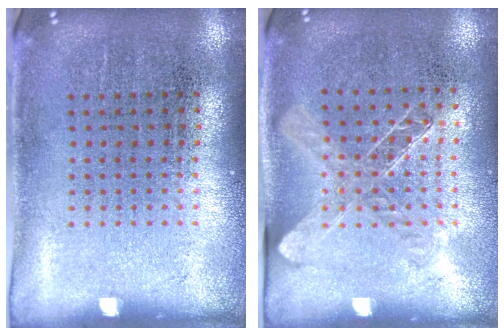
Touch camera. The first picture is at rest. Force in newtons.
{"total": 1.3, "press": 1.1, "slide": 0.7}